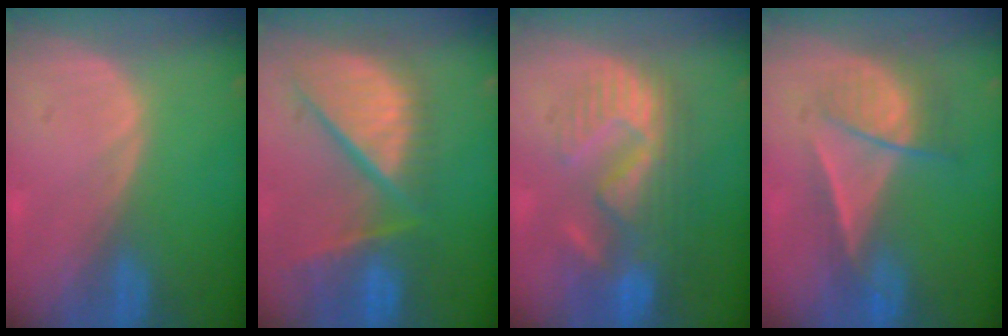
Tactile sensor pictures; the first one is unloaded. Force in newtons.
{"total": 12.6, "press": 10.3, "slide": 7.2}
{"total": 11.0, "press": 9.6, "slide": 5.2}
{"total": 7.1, "press": 6.1, "slide": 3.7}